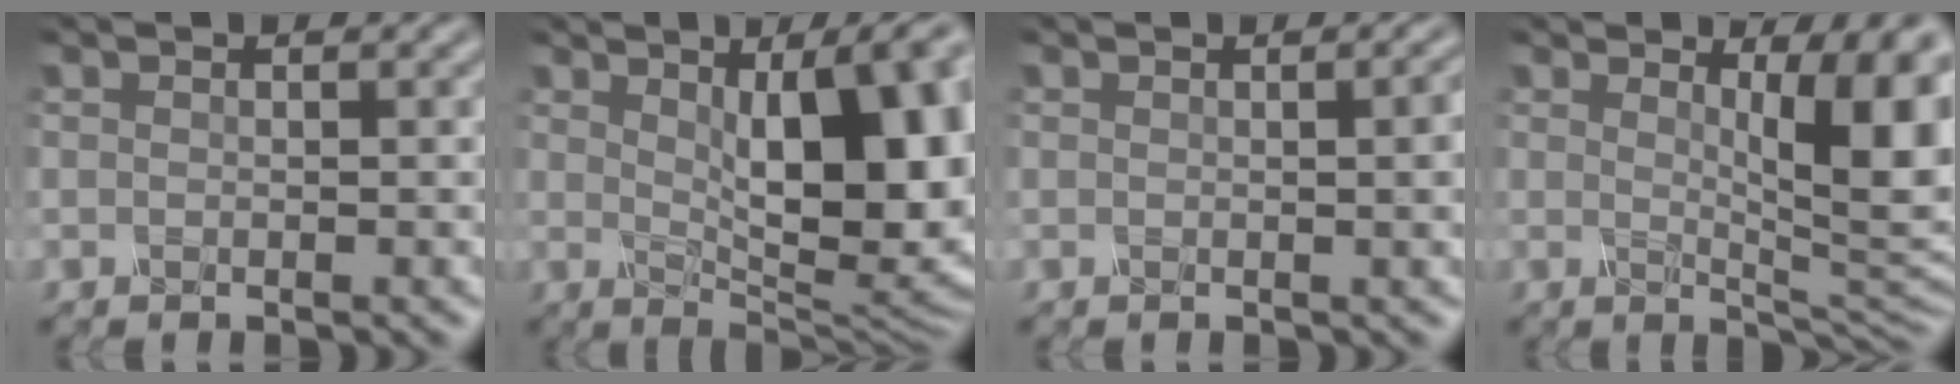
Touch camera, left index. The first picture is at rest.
{"total": 14.7, "force": [2.9, 5.6, 13.3], "torque": [-0.138, 0.016, 0.042]}
{"total": 3.7, "force": [0.4, 1.4, 3.4], "torque": [-0.019, 0.013, 0.004]}
{"total": 8.8, "force": [2.2, 2.2, 8.2], "torque": [-0.101, -0.010, 0.038]}